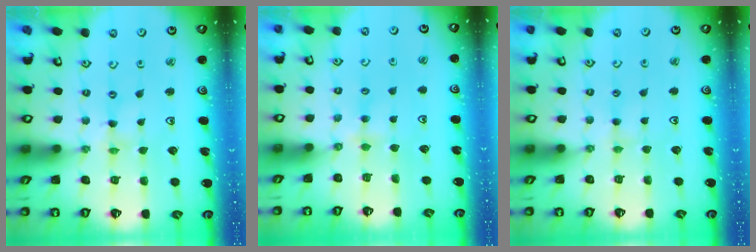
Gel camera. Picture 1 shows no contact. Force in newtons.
{"total": 2.8, "press": 2.8, "slide": 0.4}
{"total": 2.6, "press": 2.6, "slide": 0.5}